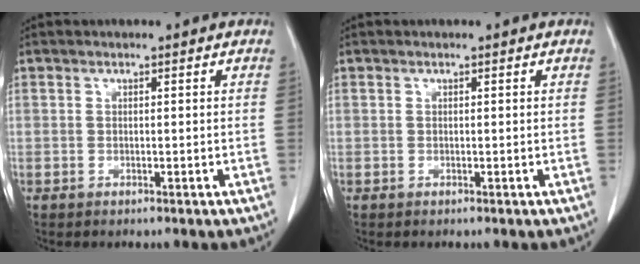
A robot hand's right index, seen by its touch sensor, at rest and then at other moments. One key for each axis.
{"total": 0.0}